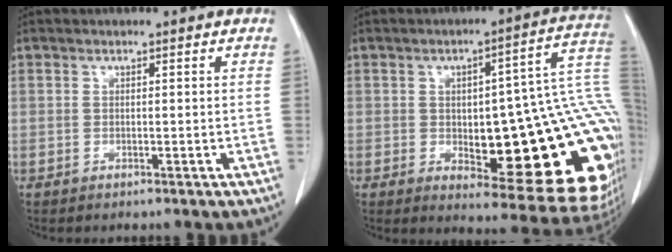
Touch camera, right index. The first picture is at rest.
{"total": 27.3, "force": [-3.0, 6.8, 26.3], "torque": [-0.244, 0.024, -0.022]}